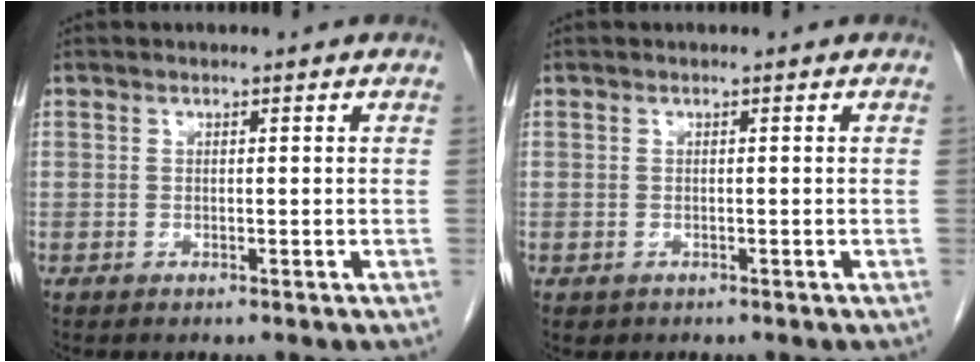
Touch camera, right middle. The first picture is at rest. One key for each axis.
{"total": 0.7, "fx": -0.3, "fy": 0.6, "fz": 0.1, "tx": -0.009, "ty": 0.003, "tz": 0.001}